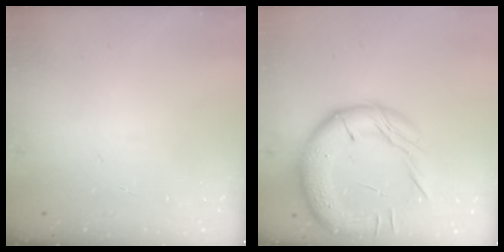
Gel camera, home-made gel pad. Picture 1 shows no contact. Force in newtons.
{"total": 20.3, "press": 20.2, "slide": 2.1}